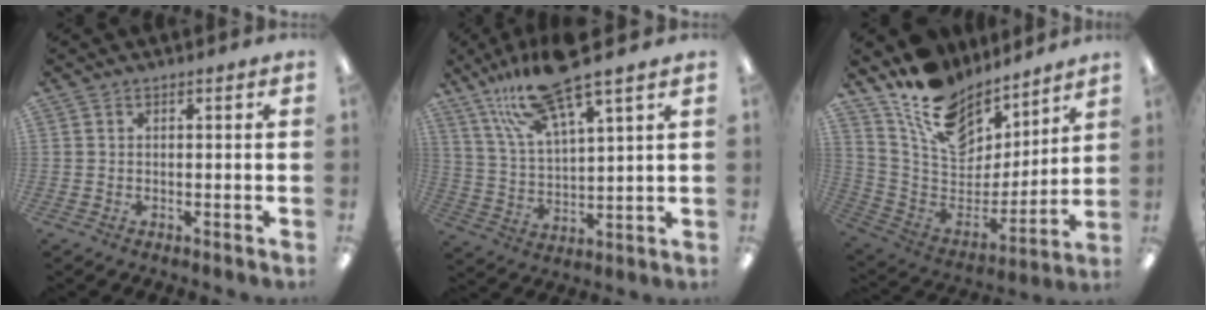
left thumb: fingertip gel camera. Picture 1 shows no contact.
{"total": 16.3, "force": [12.5, 3.5, 9.9], "torque": [-0.194, -0.055, 0.214]}
{"total": 15.9, "force": [12.2, 8.2, 6.1], "torque": [-0.132, -0.091, 0.226]}